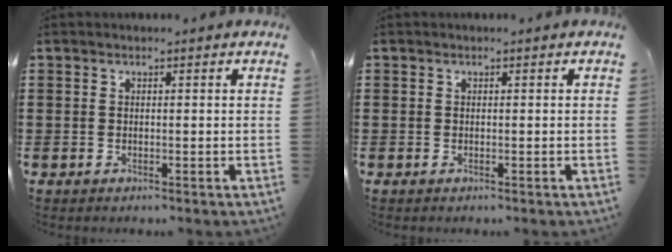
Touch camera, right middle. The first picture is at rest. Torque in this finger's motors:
{"motor_torque": [-0.01, -0.01, -0.46, -0.06]}